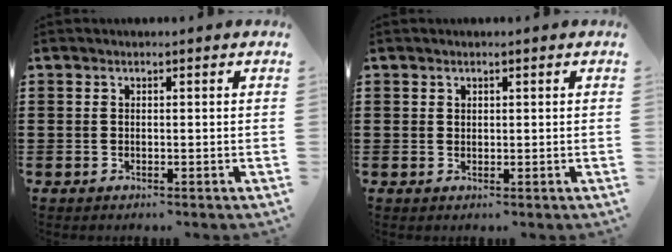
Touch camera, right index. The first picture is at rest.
{"total": 0.8, "force": [0.5, 0.6, 0.1], "torque": [-0.004, 0.002, 0.011]}